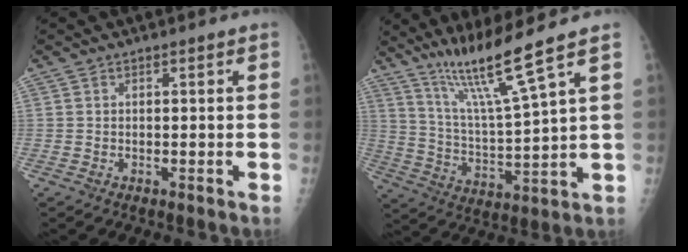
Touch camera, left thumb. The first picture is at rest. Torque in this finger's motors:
{"motor_torque": [1.12, -0.63, -0.08, -0.45, 0.09]}